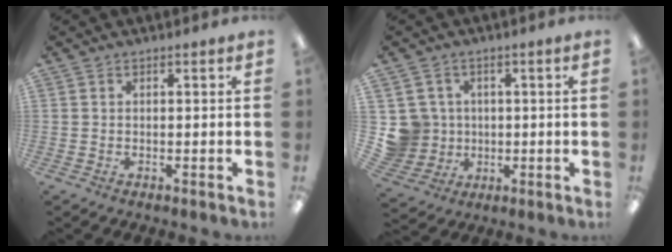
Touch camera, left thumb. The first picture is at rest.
{"total": 7.8, "force": [1.0, 7.7, 0.8], "torque": [-0.040, 0.001, 0.030]}